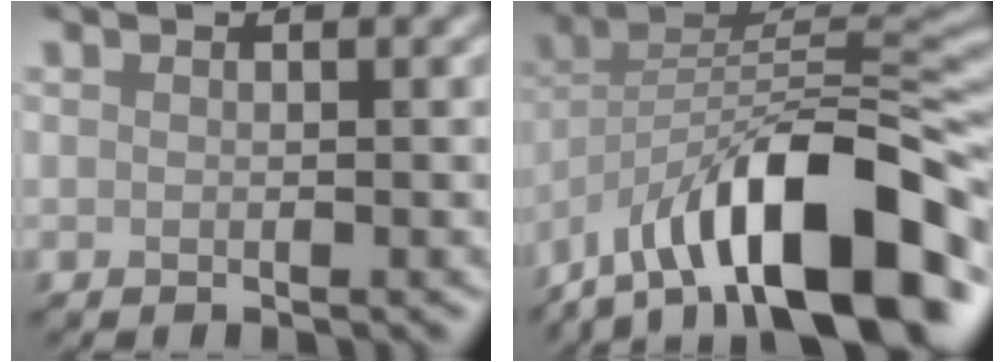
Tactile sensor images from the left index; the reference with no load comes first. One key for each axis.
{"total": 15.6, "fx": -8.8, "fy": 6.2, "fz": 11.3, "tx": -0.173, "ty": 0.021, "tz": -0.158}